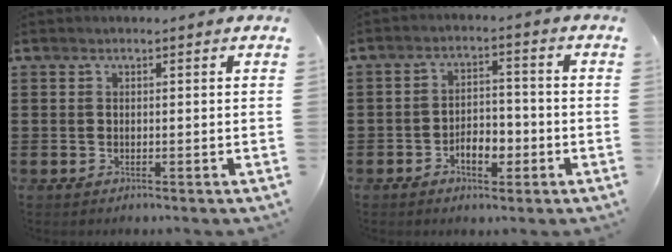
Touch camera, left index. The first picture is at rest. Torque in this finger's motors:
{"motor_torque": [0.59, 0.58, 0.28, 0.07]}